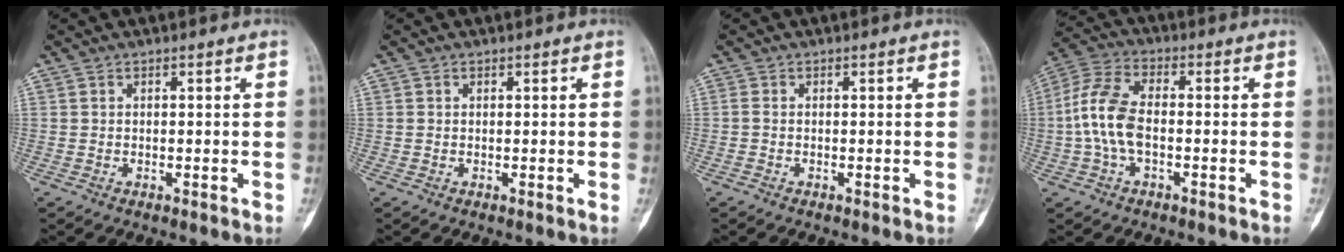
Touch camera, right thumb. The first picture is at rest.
{"total": 0.0}
{"total": 0.7, "force": [-0.2, 0.4, 0.6], "torque": [-0.017, -0.002, -0.008]}
{"total": 10.1, "force": [-1.2, 5.4, 8.4], "torque": [-0.186, 0.030, -0.030]}